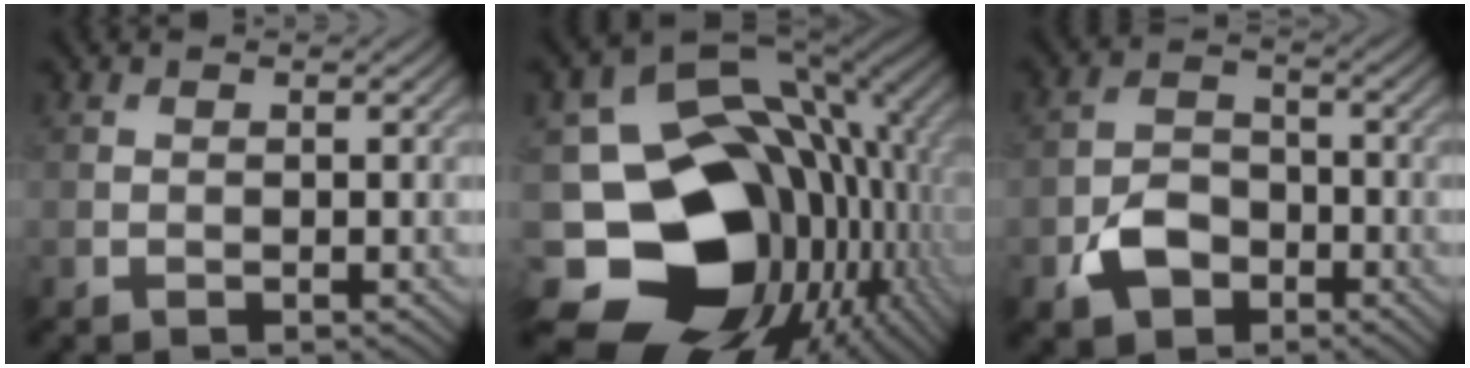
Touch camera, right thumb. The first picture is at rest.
{"total": 18.3, "force": [-3.9, 14.5, 10.5], "torque": [-0.196, -0.041, -0.055]}
{"total": 5.6, "force": [-2.9, 3.8, 2.9], "torque": [-0.059, -0.001, -0.062]}